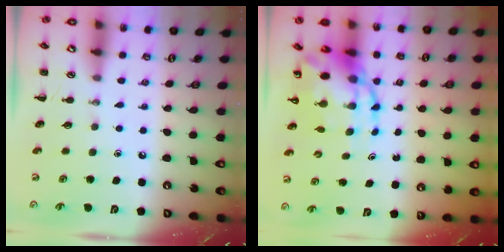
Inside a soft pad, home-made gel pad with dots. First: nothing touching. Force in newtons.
{"total": 11.5, "press": 11.1, "slide": 2.9}